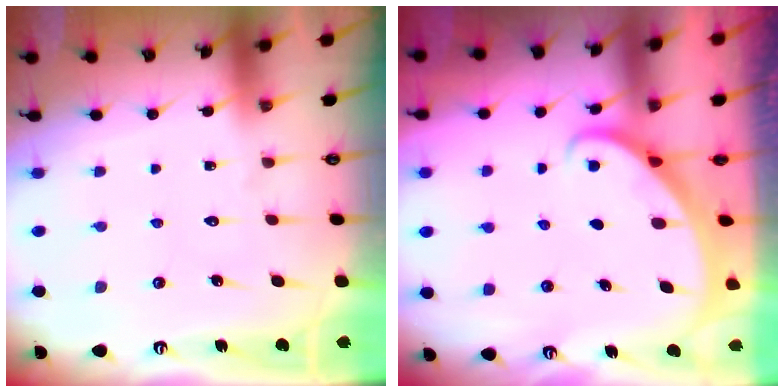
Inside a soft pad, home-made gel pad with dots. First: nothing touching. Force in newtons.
{"total": 1.8, "press": 1.8, "slide": 0.0}